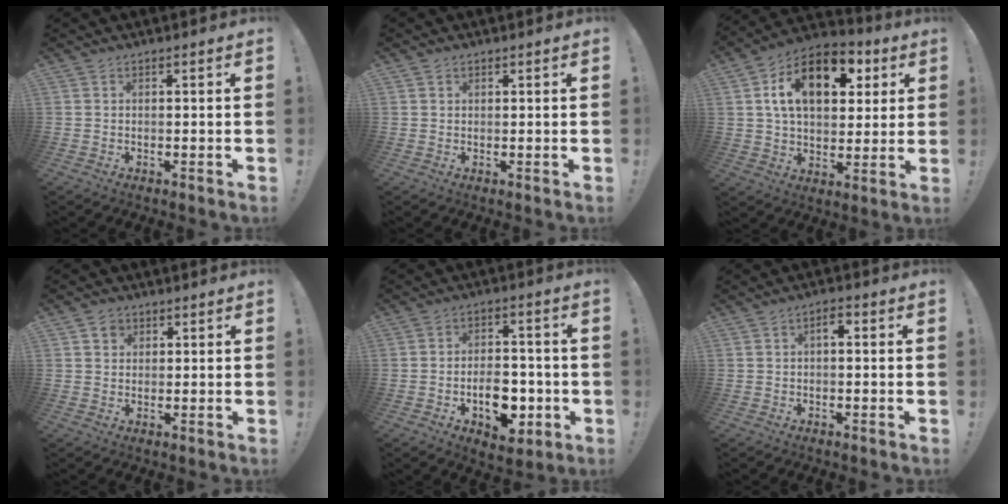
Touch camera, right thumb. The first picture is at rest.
{"total": 0.9, "force": [0.6, 0.7, 0.0], "torque": [0.007, -0.002, 0.011]}
{"total": 17.4, "force": [6.3, 10.6, 12.3], "torque": [-0.189, -0.013, 0.108]}
{"total": 2.9, "force": [1.5, 2.4, 0.6], "torque": [-0.004, -0.004, 0.027]}
{"total": 11.1, "force": [-4.0, 7.2, 7.4], "torque": [-0.099, 0.028, -0.060]}
{"total": 2.4, "force": [-0.2, 1.1, 2.1], "torque": [-0.037, 0.008, -0.007]}